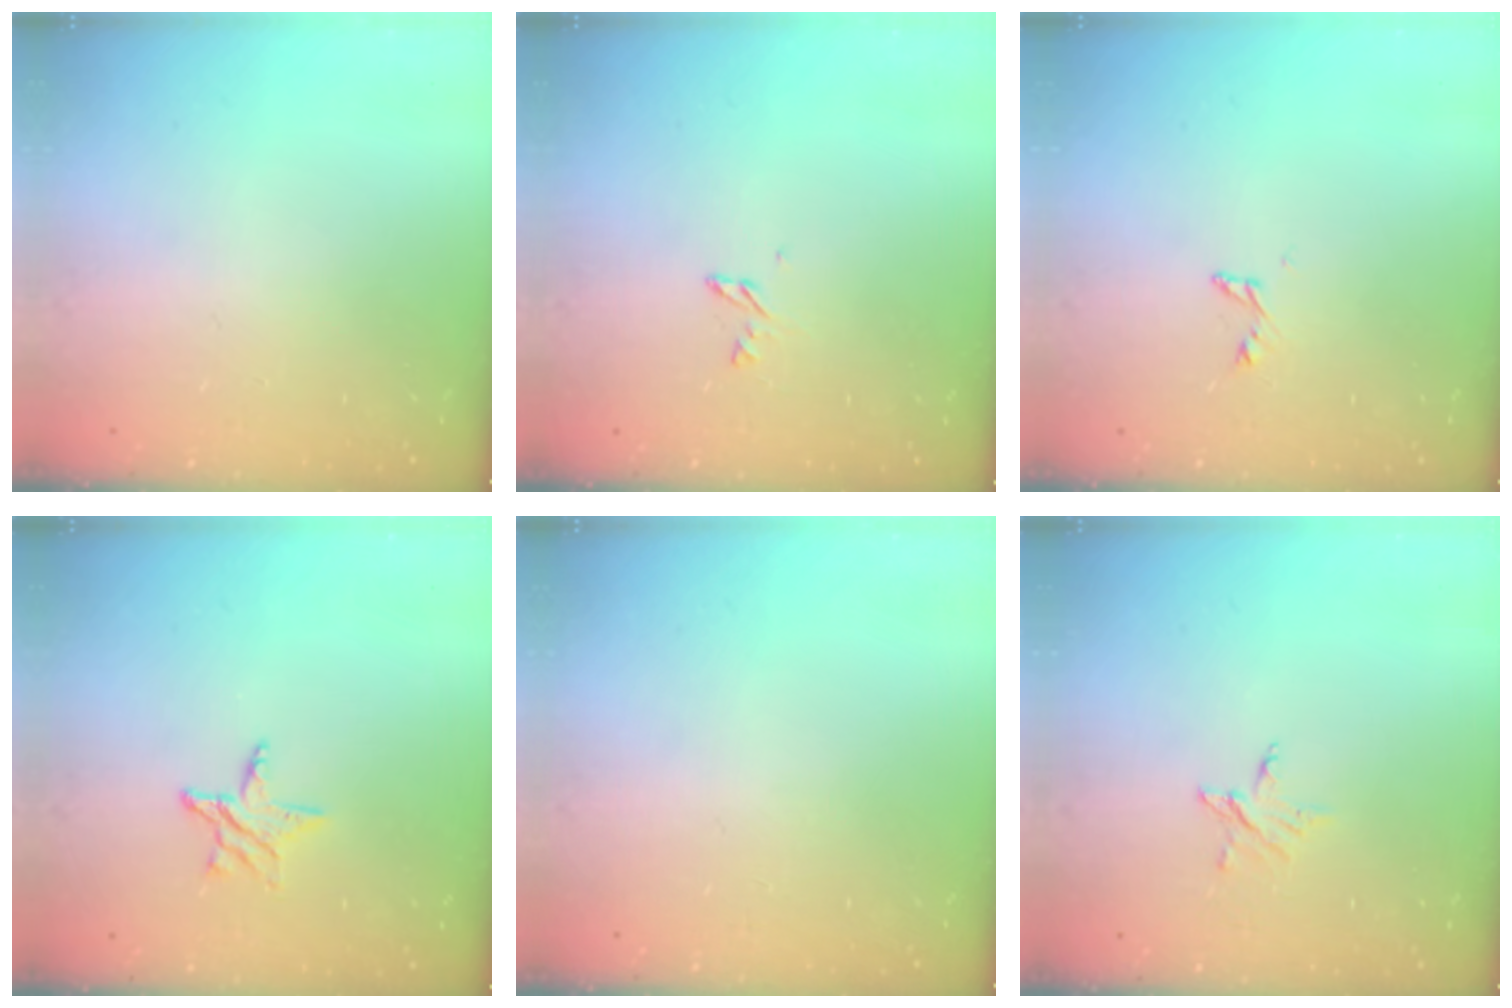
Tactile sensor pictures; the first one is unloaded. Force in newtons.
{"total": 4.3, "press": 4.3, "slide": 0.4}
{"total": 3.9, "press": 3.9, "slide": 0.4}
{"total": 5.9, "press": 5.9, "slide": 0.4}
{"total": 0.0}
{"total": 3.6, "press": 3.6, "slide": 0.2}